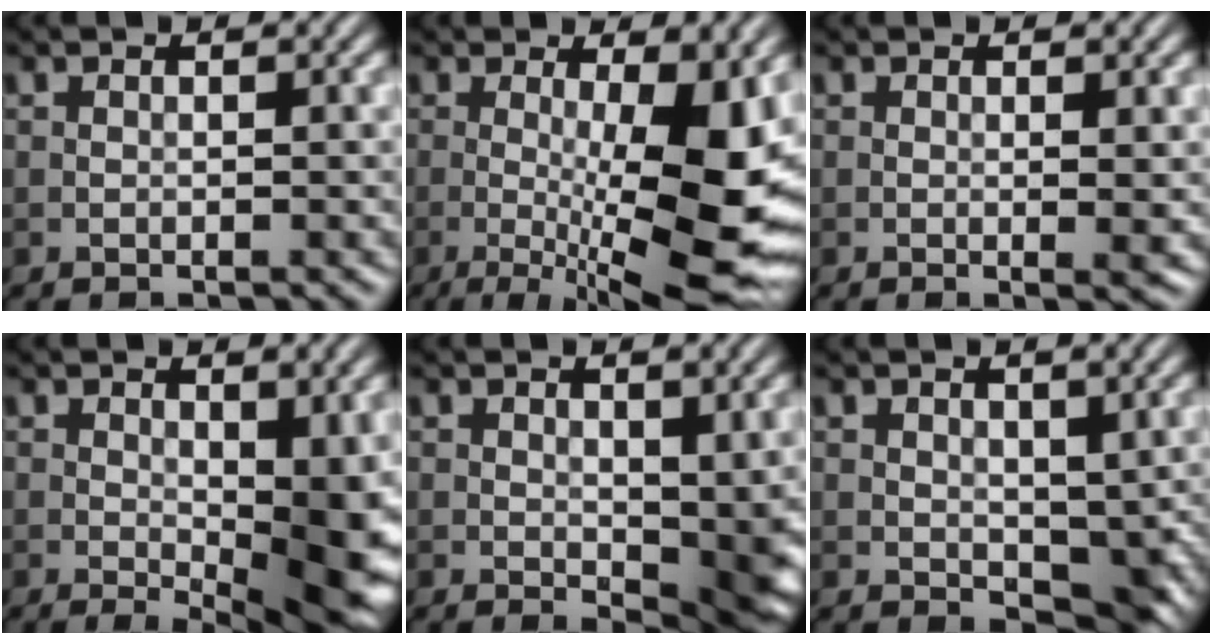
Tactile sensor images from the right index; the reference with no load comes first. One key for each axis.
{"total": 14.1, "fx": -1.2, "fy": 3.8, "fz": 13.5, "tx": -0.168, "ty": -0.011, "tz": -0.012}
{"total": 1.4, "fx": 0.1, "fy": 0.2, "fz": 1.4, "tx": -0.020, "ty": -0.004, "tz": 0.000}
{"total": 8.3, "fx": -0.6, "fy": 3.1, "fz": 7.6, "tx": -0.104, "ty": -0.015, "tz": -0.001}
{"total": 4.7, "fx": 0.4, "fy": 2.5, "fz": 4.0, "tx": -0.056, "ty": -0.010, "tz": 0.012}
{"total": 3.2, "fx": 0.3, "fy": 2.1, "fz": 2.3, "tx": -0.032, "ty": -0.008, "tz": 0.010}